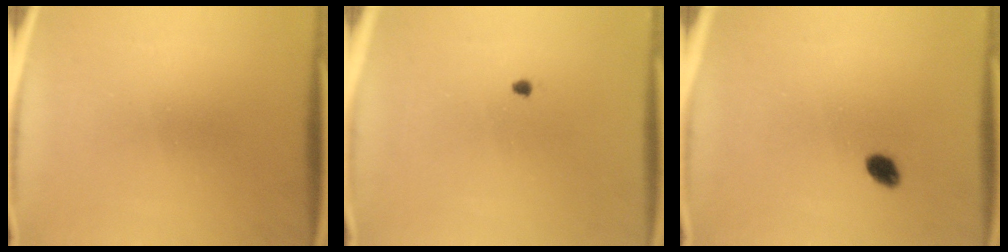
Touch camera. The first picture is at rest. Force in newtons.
{"total": 1.0}
{"total": 2.4}